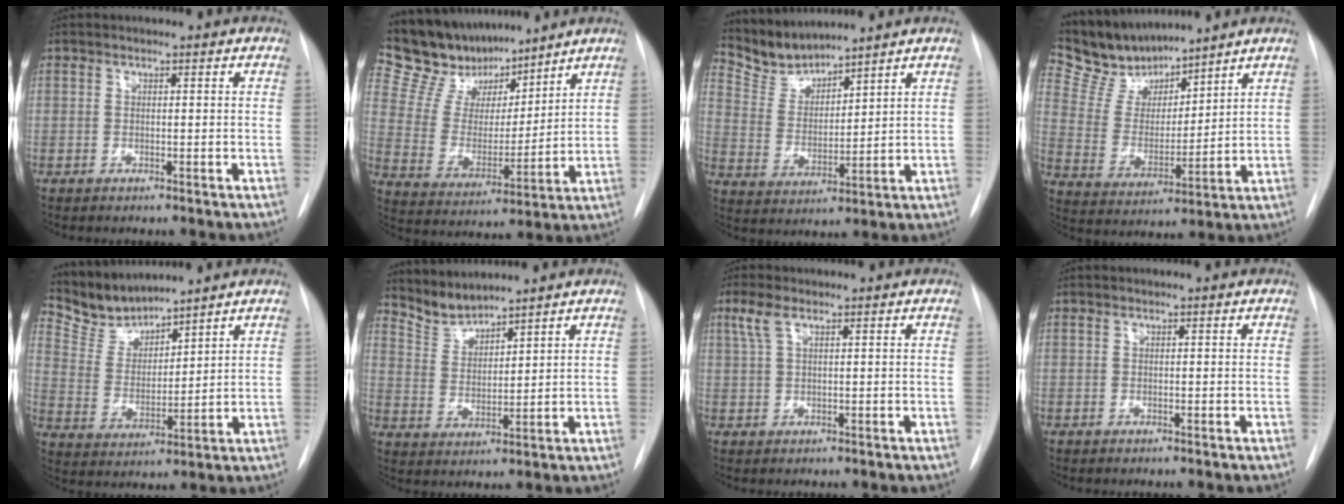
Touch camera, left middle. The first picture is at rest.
{"total": 15.1, "force": [13.4, 5.3, 4.3], "torque": [-0.079, 0.010, 0.254]}
{"total": 6.9, "force": [6.8, 0.8, 0.2], "torque": [-0.019, 0.002, 0.150]}
{"total": 11.1, "force": [10.4, 2.9, 2.5], "torque": [-0.064, 0.011, 0.211]}
{"total": 7.7, "force": [7.6, 1.2, 0.5], "torque": [-0.024, 0.003, 0.166]}
{"total": 4.9, "force": [4.9, 0.4, -0.1], "torque": [-0.006, 0.000, 0.107]}
{"total": 3.2, "force": [1.7, 1.0, 2.5], "torque": [-0.064, 0.016, 0.041]}
{"total": 0.0}